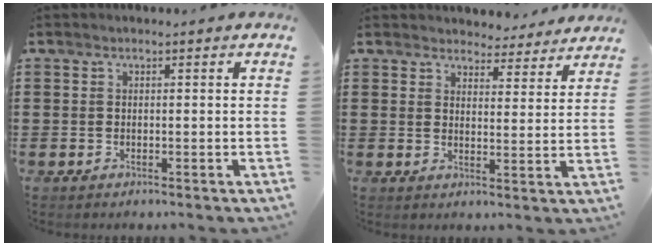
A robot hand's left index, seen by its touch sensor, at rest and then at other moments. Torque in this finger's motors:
{"motor_torque": [1.30, -0.84, 0.15, 0.02]}